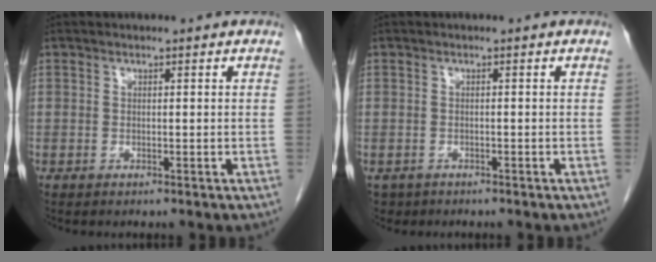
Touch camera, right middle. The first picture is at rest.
{"total": 2.2, "force": [-1.6, 1.5, 0.2], "torque": [-0.009, 0.001, -0.024]}